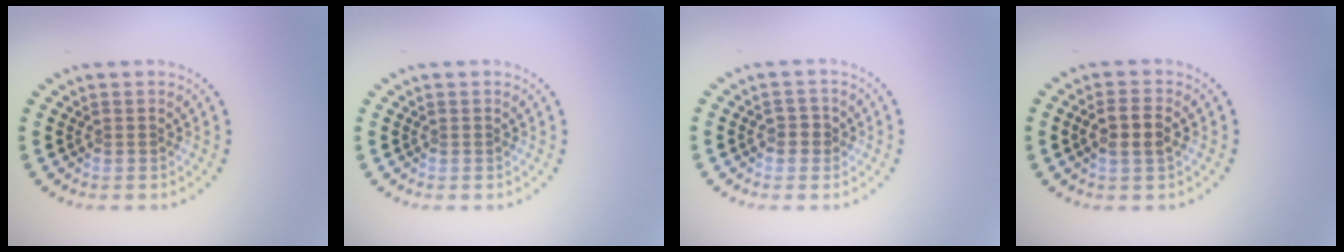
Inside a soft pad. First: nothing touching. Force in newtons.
{"total": 0.0}
{"total": 1.1, "press": 1.1, "slide": 0.3}
{"total": 2.6, "press": 2.5, "slide": 0.9}